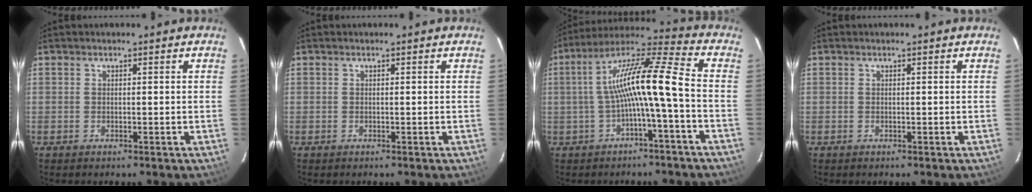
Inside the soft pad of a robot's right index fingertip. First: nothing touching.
{"total": 0.0}
{"total": 12.3, "force": [-2.1, 0.4, 12.1], "torque": [-0.234, 0.022, -0.041]}
{"total": 0.0}